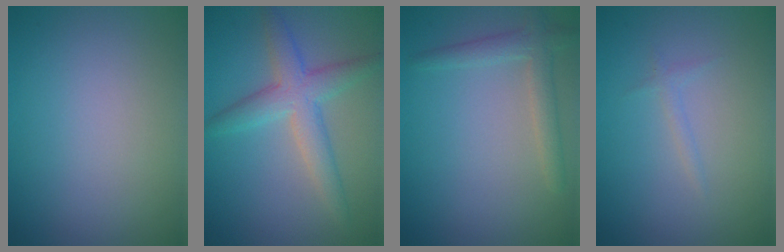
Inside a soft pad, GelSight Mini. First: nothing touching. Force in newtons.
{"total": 4.3, "press": 4.3, "slide": 0.3}
{"total": 2.4, "press": 2.4, "slide": 0.2}
{"total": 0.7, "press": 0.7, "slide": 0.1}